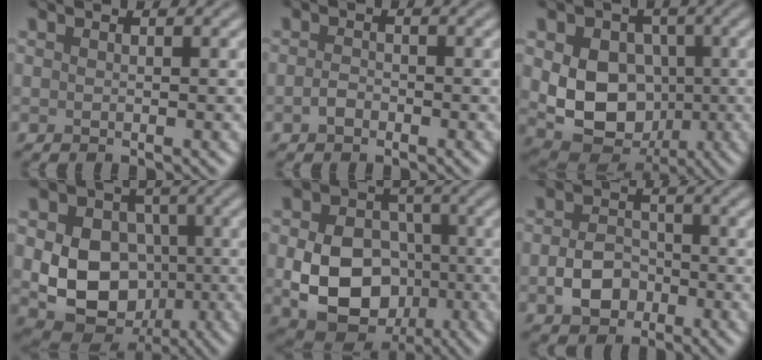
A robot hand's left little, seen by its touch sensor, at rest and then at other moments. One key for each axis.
{"total": 1.2, "fx": -0.6, "fy": 0.8, "fz": 0.7, "tx": -0.015, "ty": 0.001, "tz": -0.015}
{"total": 9.2, "fx": -0.2, "fy": 7.1, "fz": 5.8, "tx": -0.085, "ty": -0.011, "tz": -0.007}
{"total": 9.7, "fx": -0.9, "fy": 7.7, "fz": 5.9, "tx": -0.082, "ty": -0.015, "tz": -0.026}
{"total": 9.7, "fx": -1.9, "fy": 7.5, "fz": 5.9, "tx": -0.110, "ty": -0.020, "tz": -0.032}
{"total": 3.5, "fx": -1.3, "fy": 2.6, "fz": 1.9, "tx": -0.031, "ty": 0.003, "tz": -0.028}